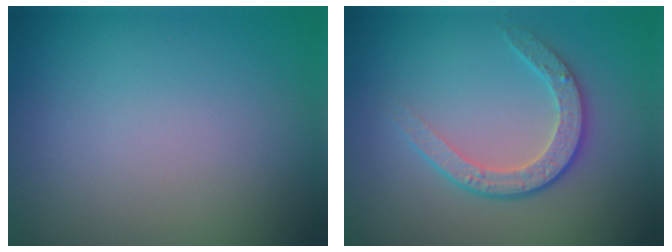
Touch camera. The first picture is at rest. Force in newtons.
{"total": 3.3, "press": 2.8, "slide": 1.7}